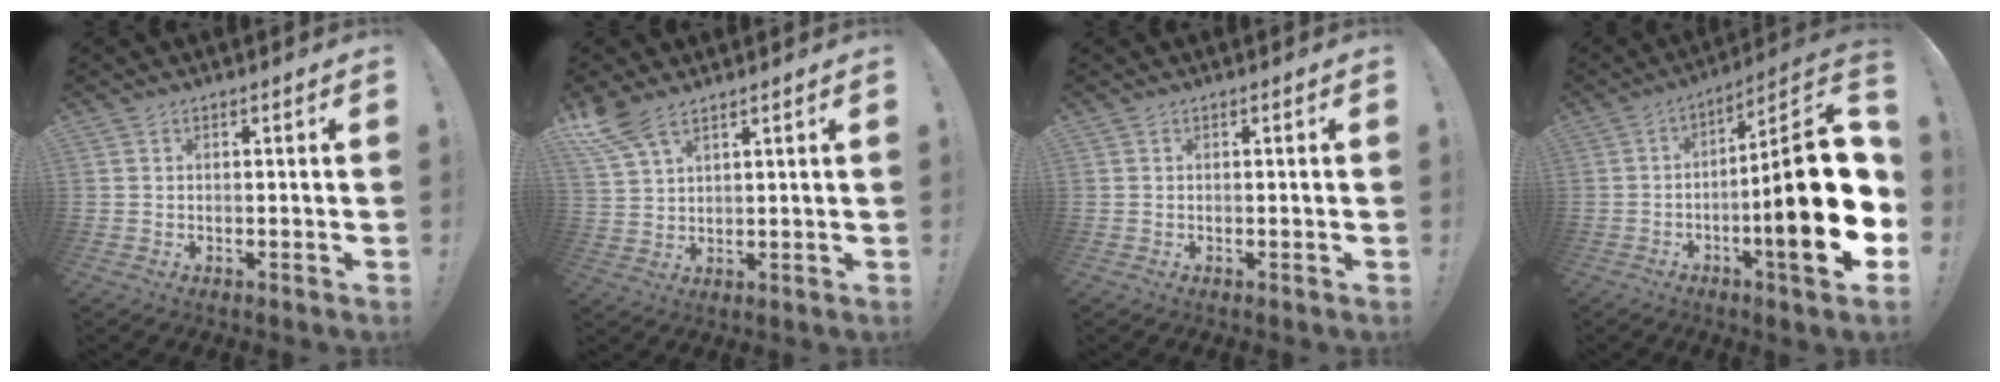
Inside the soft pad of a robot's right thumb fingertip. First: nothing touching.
{"total": 7.6, "force": [5.6, 2.7, 4.3], "torque": [-0.085, -0.024, 0.109]}
{"total": 0.0}
{"total": 24.3, "force": [-3.9, 5.2, 23.4], "torque": [-0.354, 0.021, -0.060]}